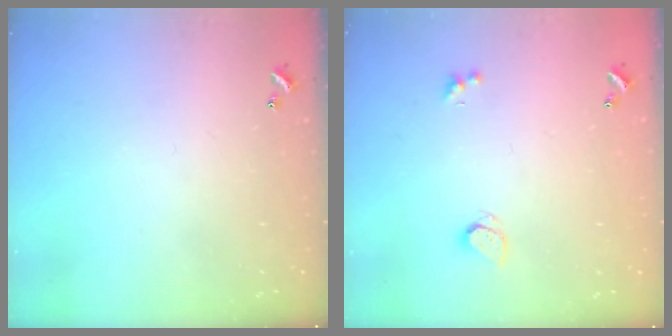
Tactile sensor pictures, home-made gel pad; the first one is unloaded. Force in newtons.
{"total": 0.7, "press": 0.6, "slide": 0.4}